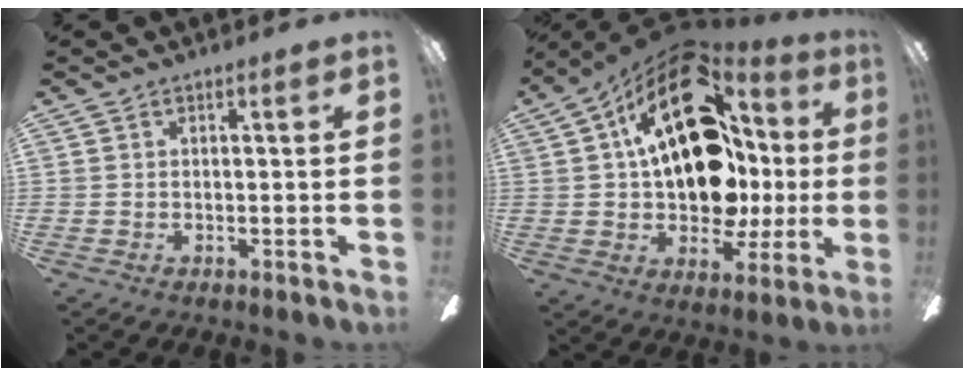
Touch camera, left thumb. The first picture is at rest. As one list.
[{"total": 25.1, "force": [6.7, 15.4, 18.6], "torque": [-0.322, -0.029, 0.117]}]